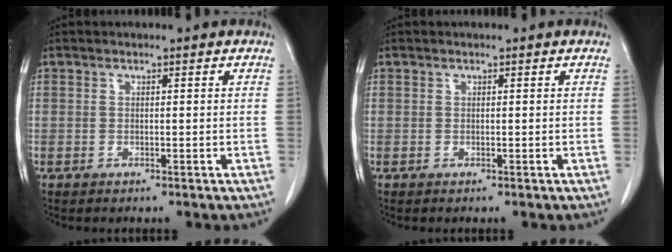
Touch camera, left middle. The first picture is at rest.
{"total": 0.0}